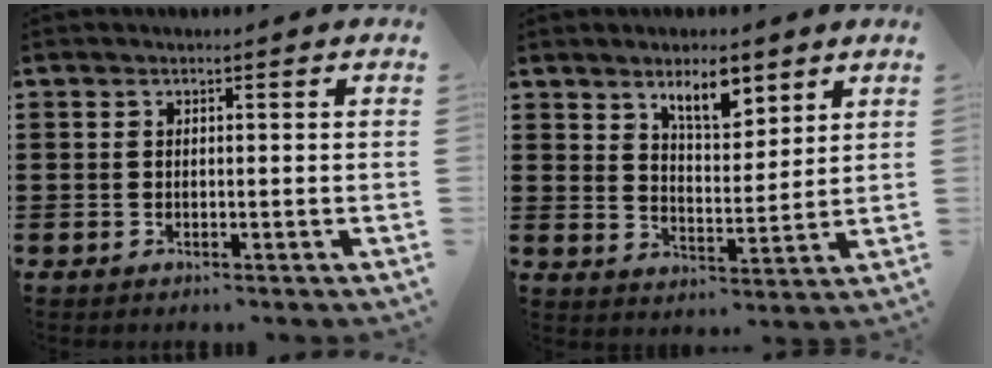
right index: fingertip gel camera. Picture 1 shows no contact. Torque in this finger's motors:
{"motor_torque": [0.24, 0.21, 0.20, 0.06]}